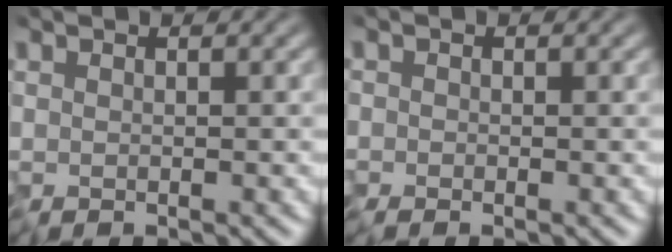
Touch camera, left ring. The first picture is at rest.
{"total": 0.7, "force": [-0.4, 0.5, -0.2], "torque": [0.005, -0.001, -0.010]}